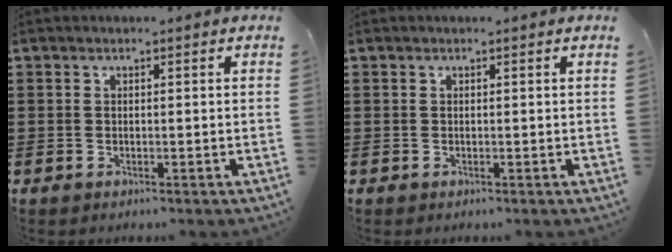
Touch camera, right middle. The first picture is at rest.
{"total": 0.0}